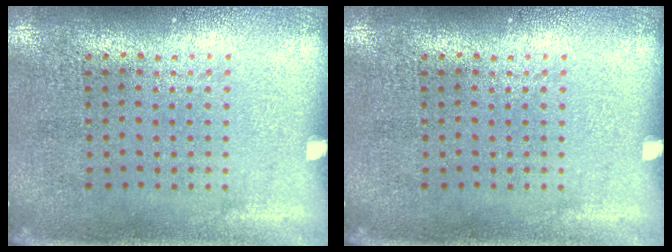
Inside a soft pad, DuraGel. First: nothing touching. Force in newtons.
{"total": 0.0}